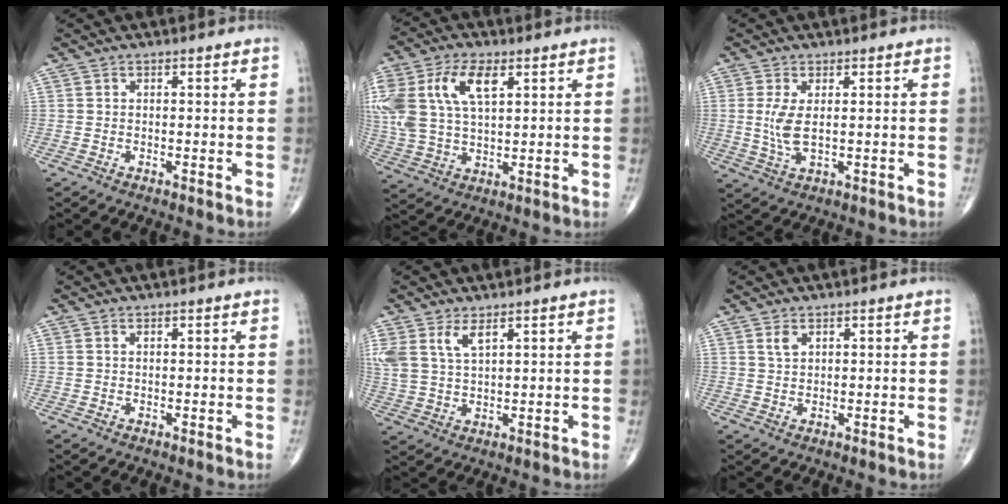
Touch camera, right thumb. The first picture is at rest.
{"total": 16.6, "force": [5.8, 8.9, 12.8], "torque": [-0.295, 0.005, 0.113]}
{"total": 4.8, "force": [0.5, 1.8, 4.4], "torque": [-0.104, -0.011, 0.015]}
{"total": 0.0}
{"total": 6.6, "force": [3.6, 2.8, 4.8], "torque": [-0.109, -0.008, 0.080]}
{"total": 1.9, "force": [1.1, 1.1, 1.2], "torque": [-0.022, -0.002, 0.025]}